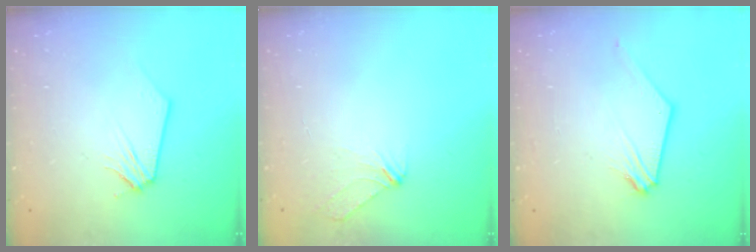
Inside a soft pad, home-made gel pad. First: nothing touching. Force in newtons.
{"total": 3.8, "press": 3.6, "slide": 1.0}
{"total": 2.1, "press": 2.1, "slide": 0.6}